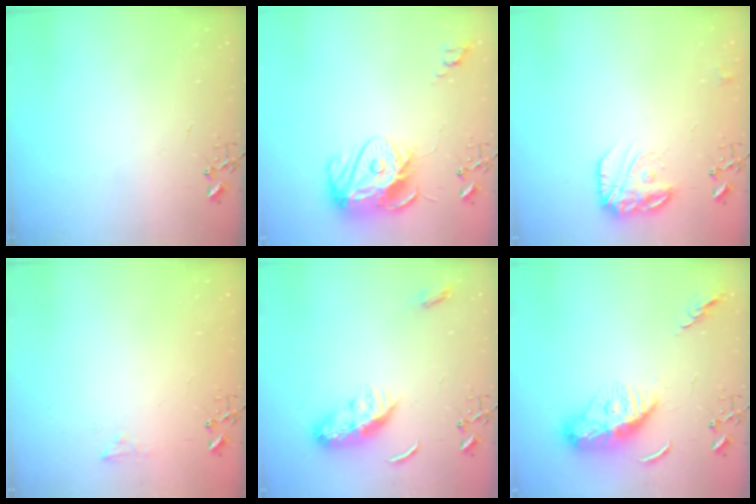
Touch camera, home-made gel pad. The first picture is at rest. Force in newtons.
{"total": 13.9, "press": 13.8, "slide": 1.3}
{"total": 14.8, "press": 14.8, "slide": 0.8}
{"total": 6.9, "press": 6.8, "slide": 0.7}
{"total": 9.5, "press": 9.5, "slide": 0.2}
{"total": 11.6, "press": 11.6, "slide": 1.0}